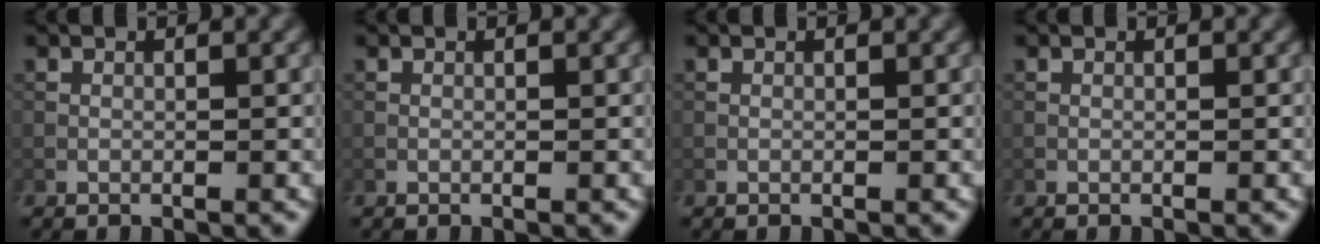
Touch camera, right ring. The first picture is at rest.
{"total": 0.0}
{"total": 0.0}
{"total": 0.0}